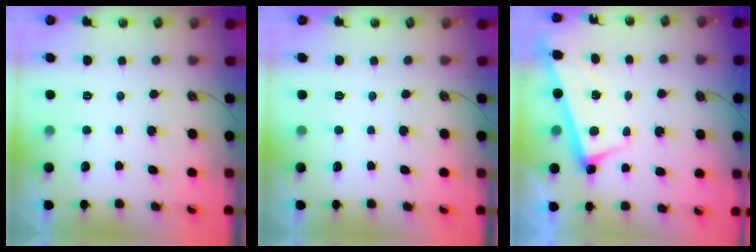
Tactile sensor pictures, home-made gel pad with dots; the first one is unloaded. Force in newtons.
{"total": 0.0}
{"total": 2.6, "press": 2.5, "slide": 0.8}